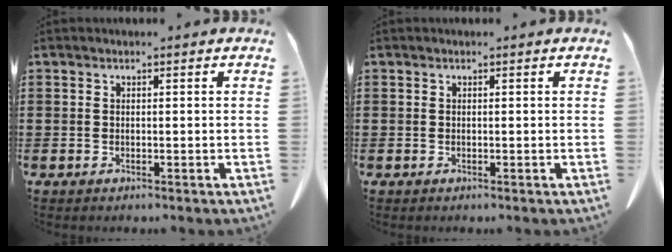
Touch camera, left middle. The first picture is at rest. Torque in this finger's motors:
{"motor_torque": [0.00, 0.00, 0.00, 0.00]}